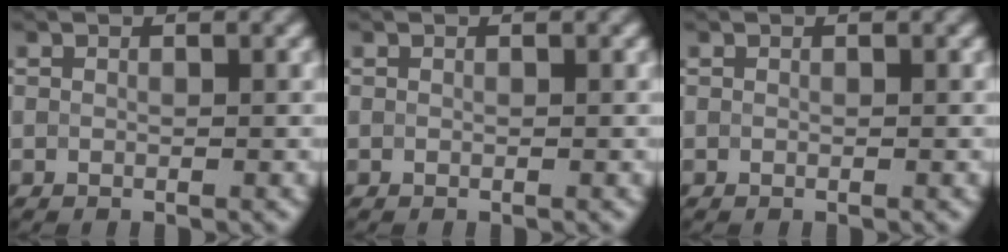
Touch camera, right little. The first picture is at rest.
{"total": 0.0}
{"total": 0.0}